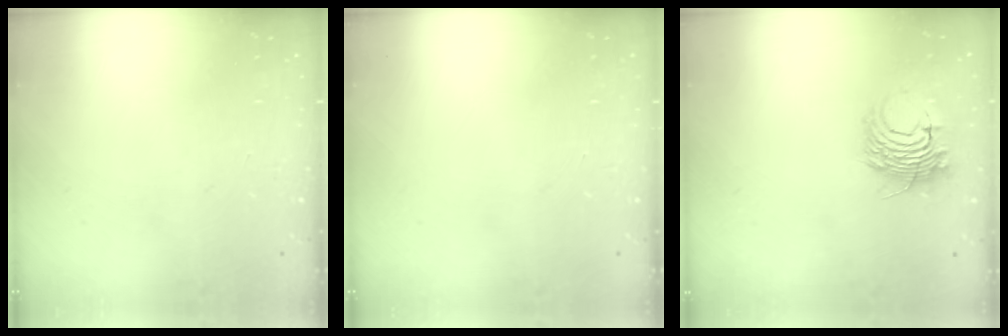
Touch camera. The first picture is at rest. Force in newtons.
{"total": 0.0}
{"total": 8.5, "press": 8.4, "slide": 1.4}